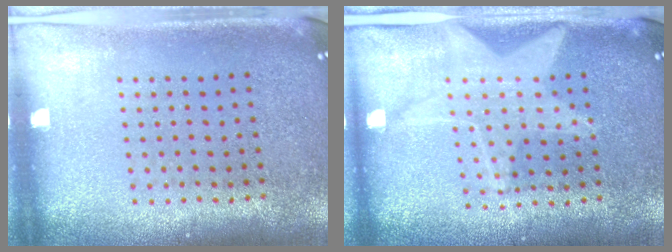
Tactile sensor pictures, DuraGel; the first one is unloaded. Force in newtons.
{"total": 1.5, "press": 1.5, "slide": 0.3}